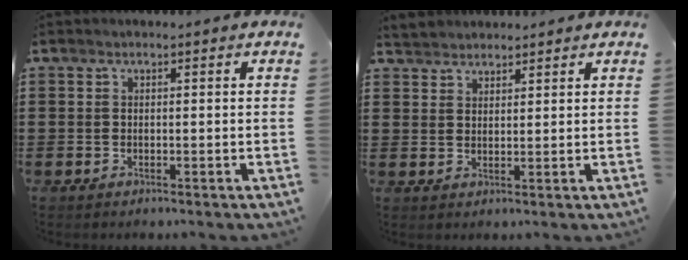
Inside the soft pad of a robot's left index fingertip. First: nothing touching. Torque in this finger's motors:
{"motor_torque": [1.68, 0.46, 0.36, 0.02]}